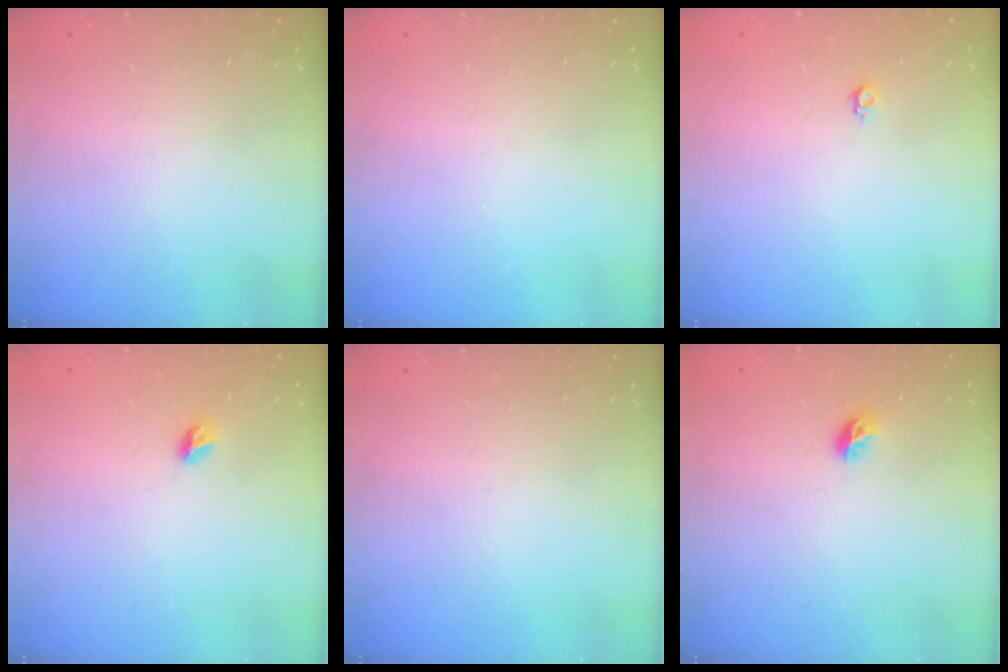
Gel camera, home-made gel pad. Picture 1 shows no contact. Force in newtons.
{"total": 0.0}
{"total": 4.0, "press": 3.9, "slide": 0.7}
{"total": 4.4, "press": 4.4, "slide": 0.5}
{"total": 0.0}
{"total": 5.4, "press": 5.2, "slide": 1.4}